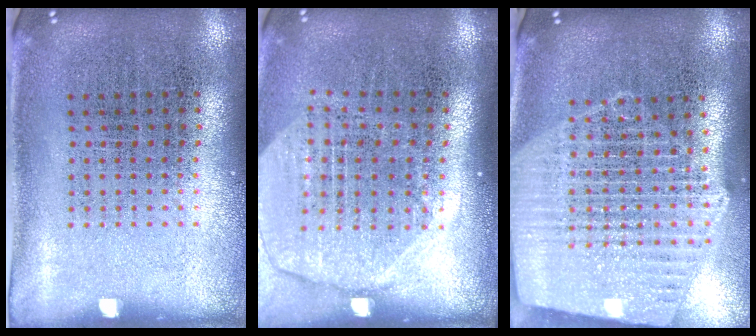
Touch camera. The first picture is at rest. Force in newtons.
{"total": 2.0, "press": 1.8, "slide": 1.0}
{"total": 2.4, "press": 2.1, "slide": 1.2}